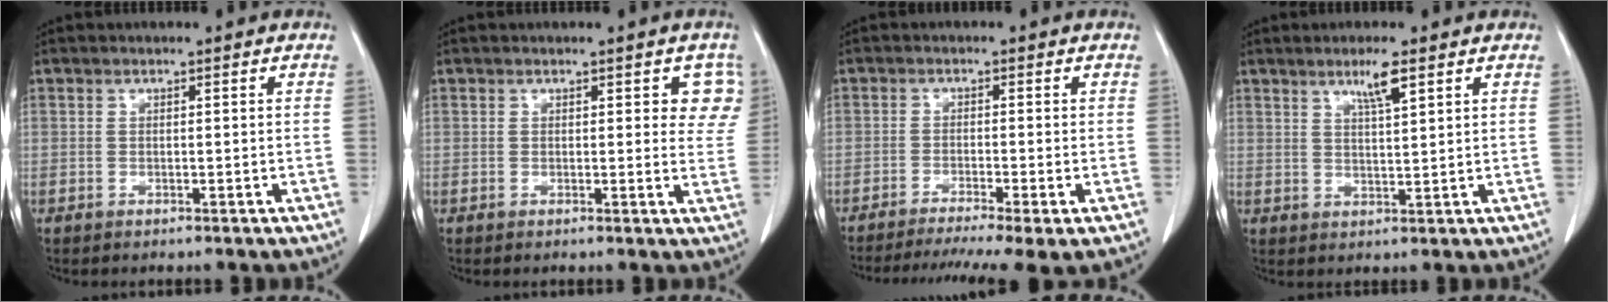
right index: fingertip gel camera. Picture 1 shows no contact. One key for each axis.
{"total": 4.3, "fx": 2.0, "fy": 2.2, "fz": 3.1, "tx": -0.010, "ty": -0.001, "tz": 0.013}
{"total": 9.8, "fx": -7.4, "fy": 0.3, "fz": 6.4, "tx": -0.099, "ty": -0.014, "tz": -0.115}
{"total": 3.9, "fx": 2.4, "fy": 0.0, "fz": 3.1, "tx": -0.058, "ty": -0.004, "tz": 0.044}